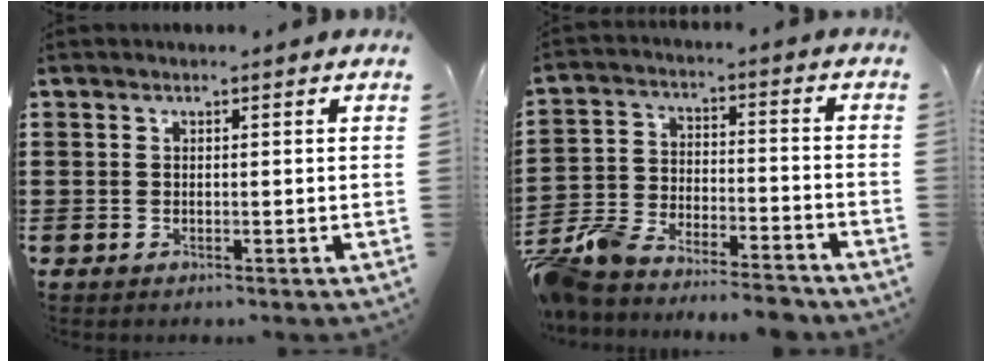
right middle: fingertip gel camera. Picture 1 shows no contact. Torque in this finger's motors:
{"motor_torque": [0.35, 0.02, 0.35, 0.21]}